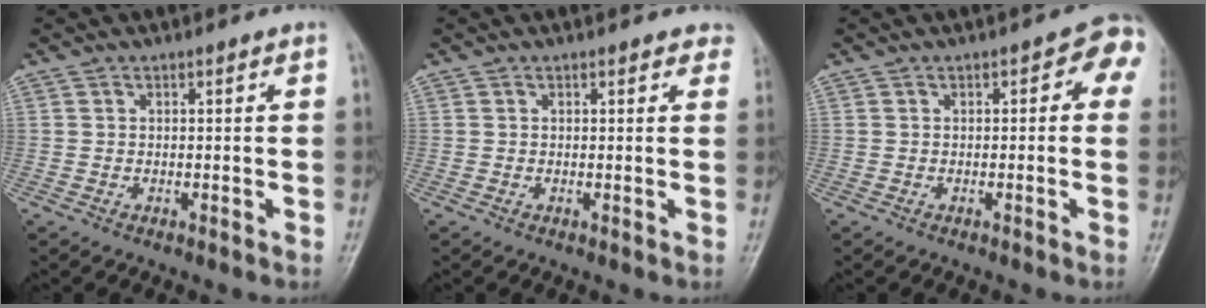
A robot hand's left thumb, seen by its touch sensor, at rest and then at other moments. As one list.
[{"total": 2.4, "force": [1.9, 1.2, 0.7], "torque": [0.017, -0.004, 0.006]}, {"total": 5.0, "force": [0.8, 2.8, 4.1], "torque": [-0.016, 0.015, -0.004]}]